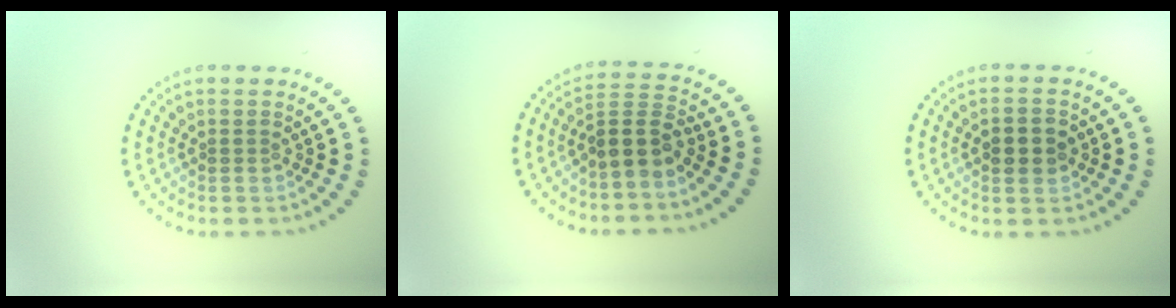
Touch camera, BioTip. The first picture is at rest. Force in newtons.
{"total": 3.4, "press": 2.8, "slide": 1.8}
{"total": 2.5, "press": 2.5, "slide": 0.2}